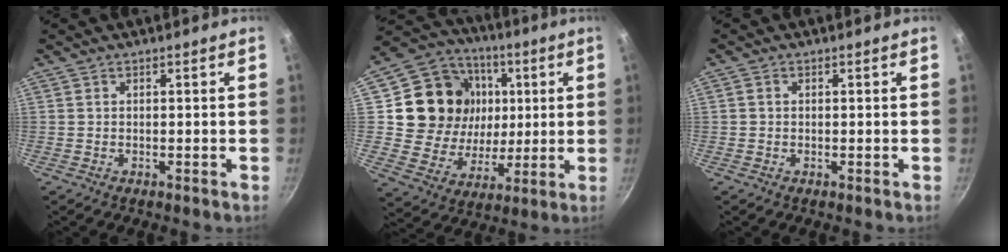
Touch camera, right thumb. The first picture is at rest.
{"total": 20.5, "force": [4.0, 17.5, 9.9], "torque": [-0.161, 0.005, 0.076]}
{"total": 0.6, "force": [0.0, 0.5, 0.2], "torque": [-0.004, 0.003, -0.001]}